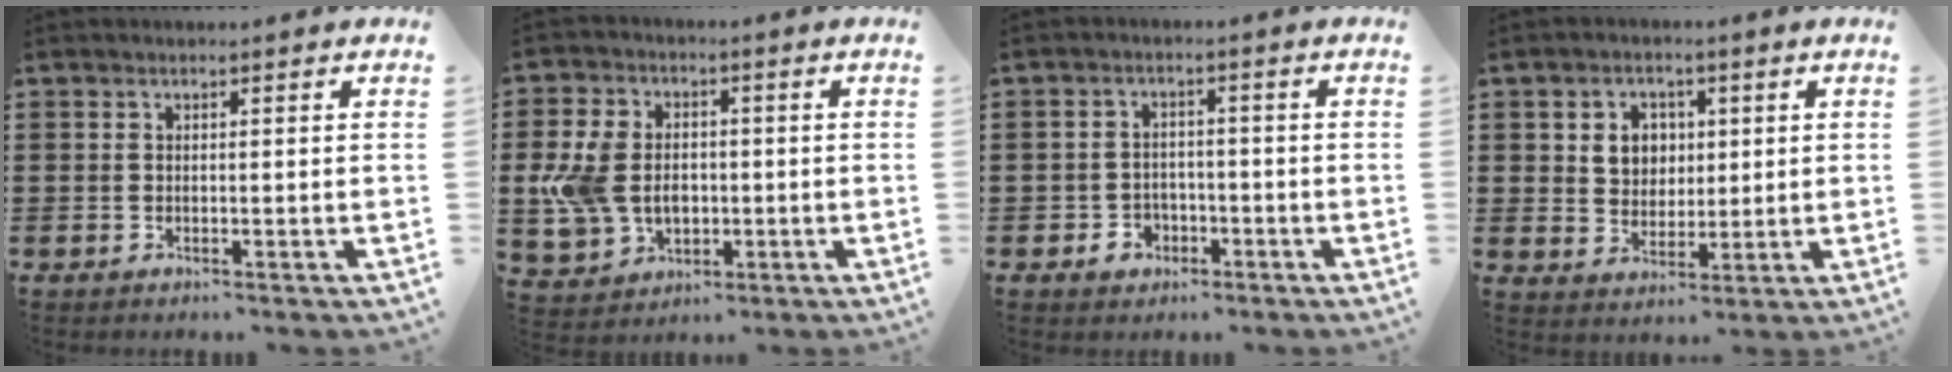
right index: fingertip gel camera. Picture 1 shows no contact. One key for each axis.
{"total": 8.8, "fx": -0.5, "fy": 6.7, "fz": 5.7, "tx": -0.154, "ty": 0.009, "tz": -0.012}
{"total": 2.9, "fx": -1.7, "fy": 2.2, "fz": 0.7, "tx": -0.020, "ty": 0.006, "tz": -0.037}
{"total": 4.9, "fx": 1.1, "fy": 4.4, "fz": 2.0, "tx": -0.050, "ty": 0.011, "tz": 0.015}